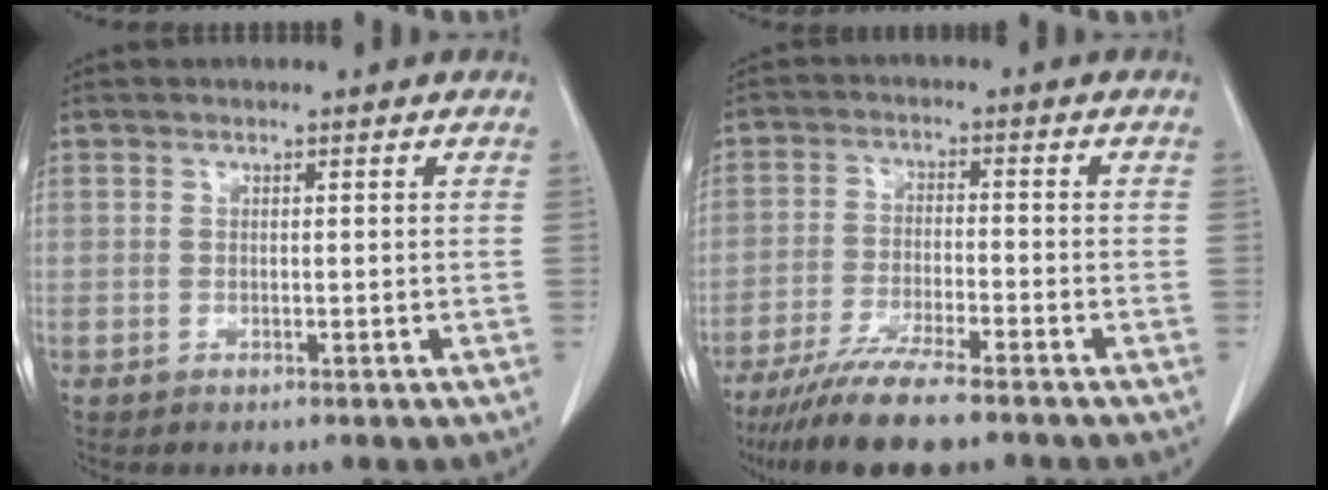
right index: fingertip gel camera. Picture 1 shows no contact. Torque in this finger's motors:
{"motor_torque": [0.51, -0.57, 0.54, 0.18]}